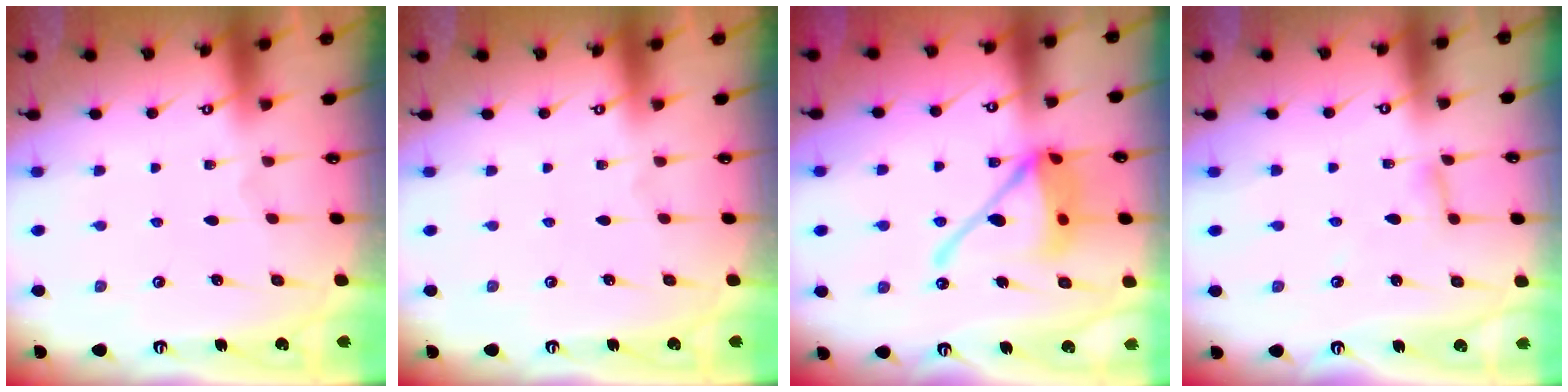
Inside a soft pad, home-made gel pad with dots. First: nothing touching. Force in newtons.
{"total": 0.0}
{"total": 15.9, "press": 15.7, "slide": 2.3}
{"total": 2.4, "press": 2.4, "slide": 0.1}